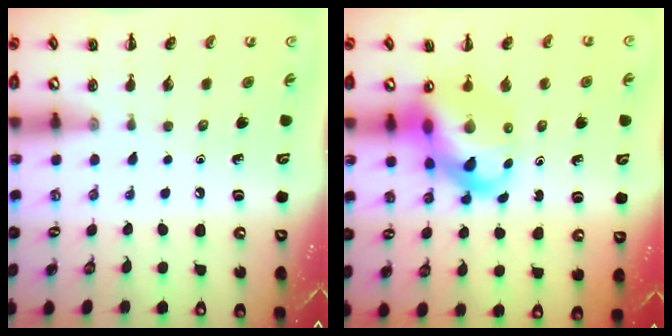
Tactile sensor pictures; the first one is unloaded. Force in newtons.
{"total": 14.4, "press": 13.9, "slide": 3.9}